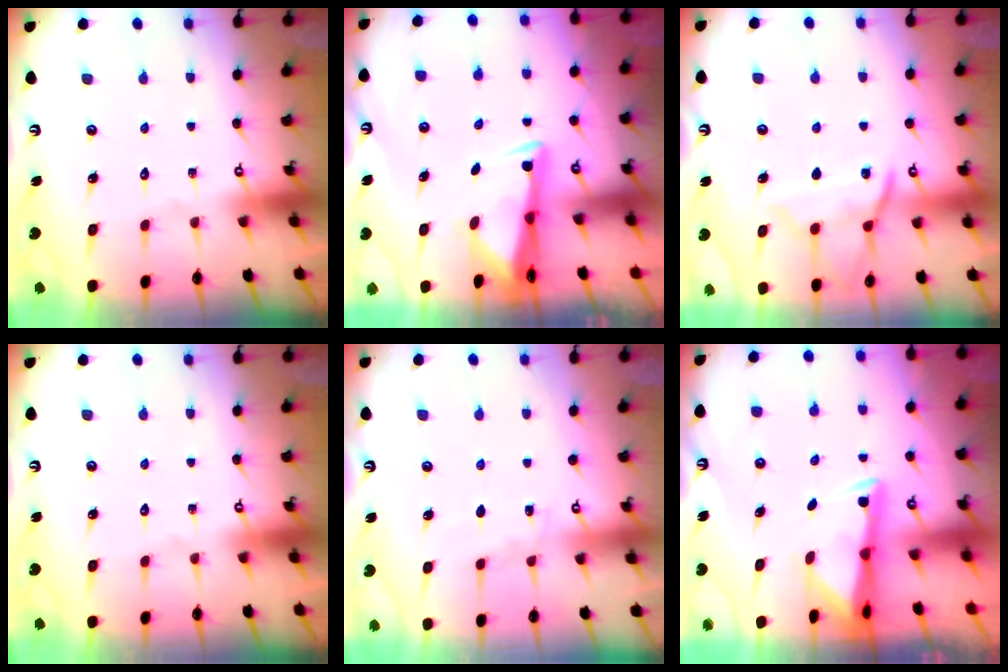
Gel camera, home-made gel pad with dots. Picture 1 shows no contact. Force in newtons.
{"total": 2.9, "press": 2.8, "slide": 0.9}
{"total": 11.1, "press": 11.0, "slide": 1.3}
{"total": 0.0}
{"total": 2.8, "press": 2.8, "slide": 0.4}
{"total": 3.0, "press": 2.9, "slide": 0.5}